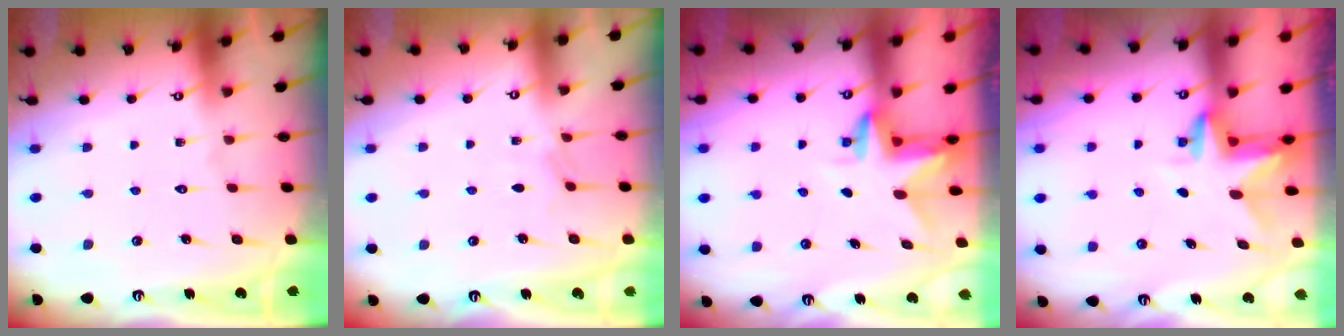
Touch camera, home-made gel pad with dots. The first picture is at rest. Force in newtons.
{"total": 2.2, "press": 2.1, "slide": 0.4}
{"total": 2.9, "press": 2.9, "slide": 0.2}
{"total": 3.0, "press": 3.0, "slide": 0.2}